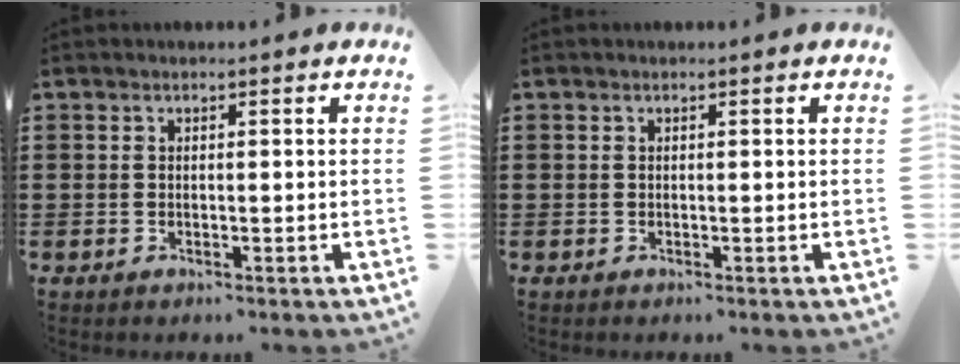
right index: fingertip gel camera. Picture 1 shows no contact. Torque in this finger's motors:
{"motor_torque": [0.31, 0.46, 0.03, 0.01]}